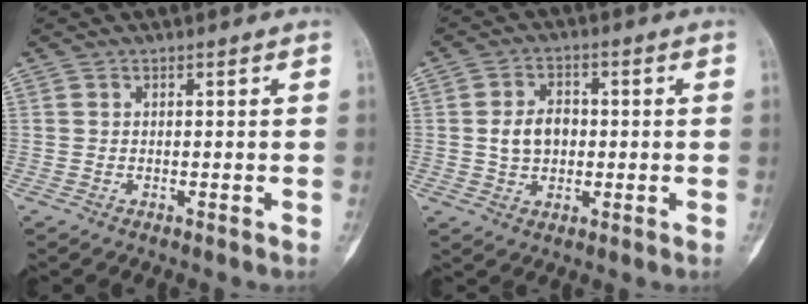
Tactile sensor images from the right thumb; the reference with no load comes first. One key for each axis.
{"total": 6.3, "fx": 0.0, "fy": 4.7, "fz": 4.3, "tx": -0.061, "ty": 0.010, "tz": 0.001}